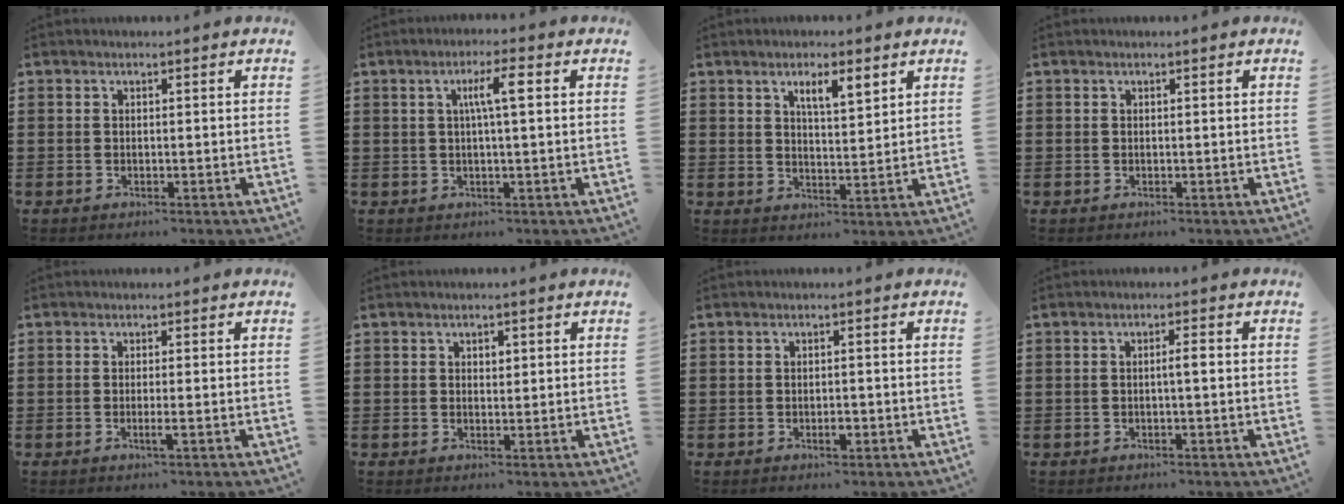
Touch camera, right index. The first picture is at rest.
{"total": 4.6, "force": [0.8, 0.4, 4.5], "torque": [-0.086, 0.005, 0.009]}
{"total": 4.4, "force": [2.6, 1.1, 3.4], "torque": [-0.056, -0.002, 0.041]}
{"total": 0.0}
{"total": 1.5, "force": [-0.6, -0.1, 1.4], "torque": [-0.024, -0.005, -0.010]}
{"total": 1.2, "force": [0.6, 0.8, 0.6], "torque": [-0.013, 0.005, 0.011]}
{"total": 1.6, "force": [-0.5, 0.6, 1.4], "torque": [-0.026, 0.000, -0.009]}
{"total": 1.7, "force": [-0.2, 0.1, 1.7], "torque": [-0.031, 0.001, -0.005]}